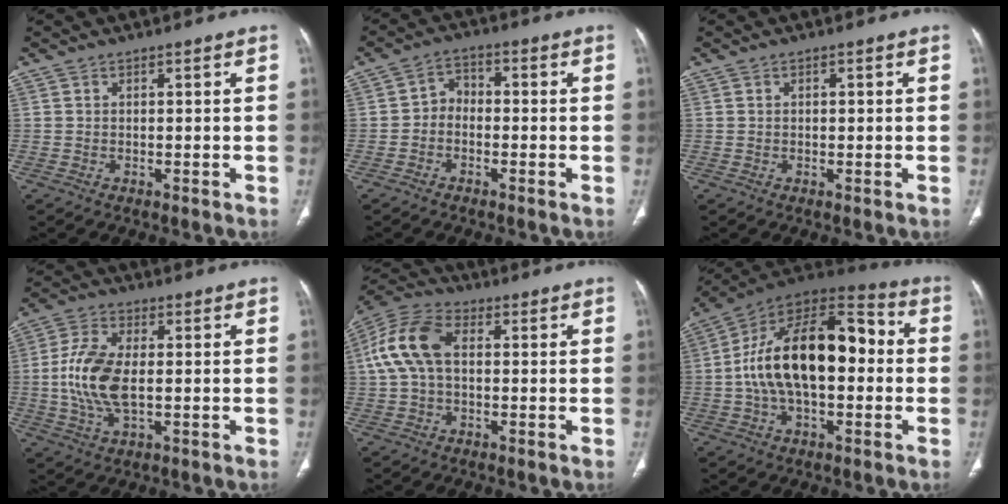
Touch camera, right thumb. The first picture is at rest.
{"total": 4.0, "force": [-1.2, 3.1, 2.2], "torque": [-0.023, 0.024, -0.034]}
{"total": 1.0, "force": [0.2, 0.4, 0.9], "torque": [-0.016, 0.001, 0.005]}
{"total": 11.1, "force": [-0.2, 5.4, 9.7], "torque": [-0.214, 0.003, -0.004]}
{"total": 11.6, "force": [1.2, 7.2, 9.0], "torque": [-0.197, 0.034, 0.017]}
{"total": 22.7, "force": [0.2, 11.9, 19.3], "torque": [-0.321, 0.044, -0.004]}